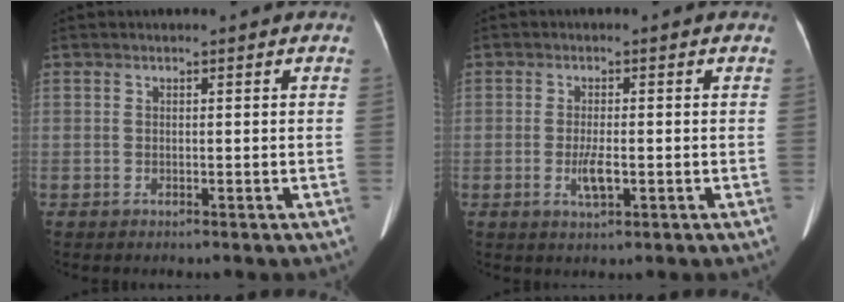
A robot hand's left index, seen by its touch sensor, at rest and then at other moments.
{"total": 3.1, "force": [-0.8, 0.7, 2.9], "torque": [-0.059, -0.003, -0.012]}